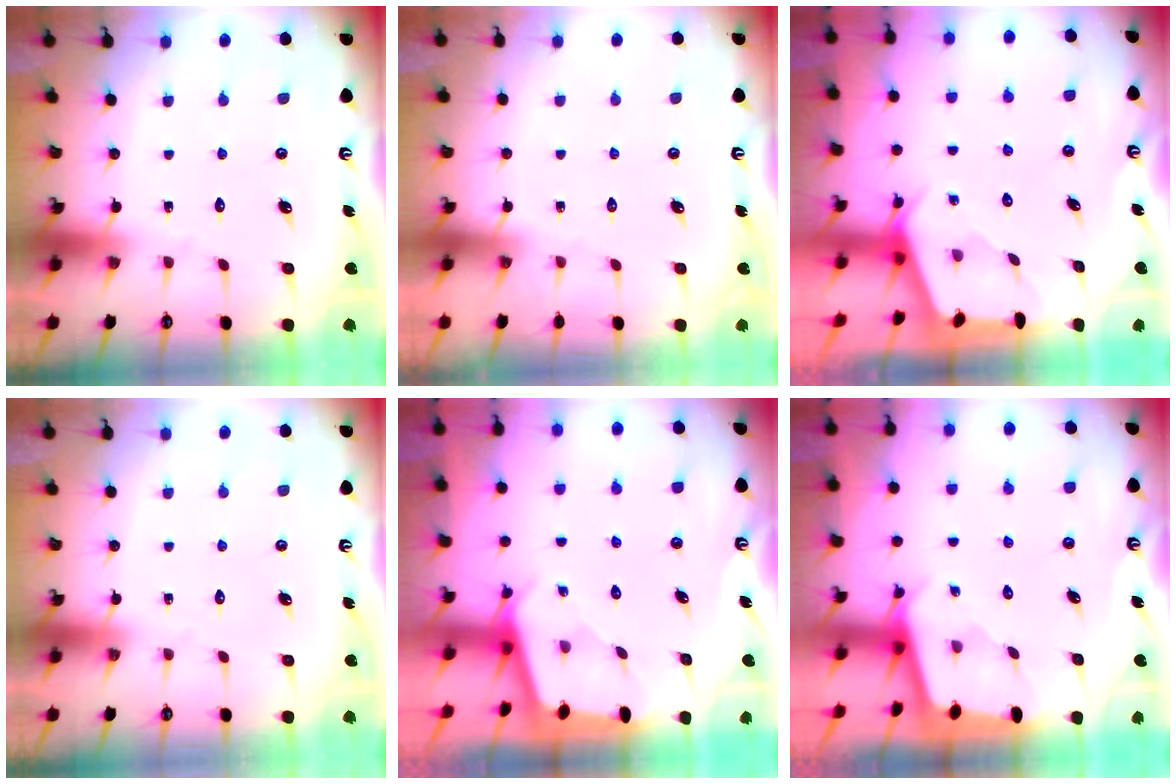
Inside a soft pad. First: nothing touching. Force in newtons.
{"total": 0.0}
{"total": 2.5, "press": 2.5, "slide": 0.3}
{"total": 0.0}
{"total": 1.8, "press": 1.8, "slide": 0.1}
{"total": 1.9, "press": 1.9, "slide": 0.1}